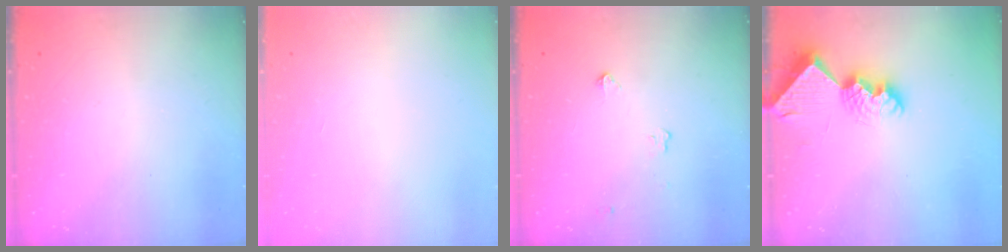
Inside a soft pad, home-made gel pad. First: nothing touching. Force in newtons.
{"total": 0.0}
{"total": 2.8, "press": 2.8, "slide": 0.4}
{"total": 9.5, "press": 9.5, "slide": 0.9}